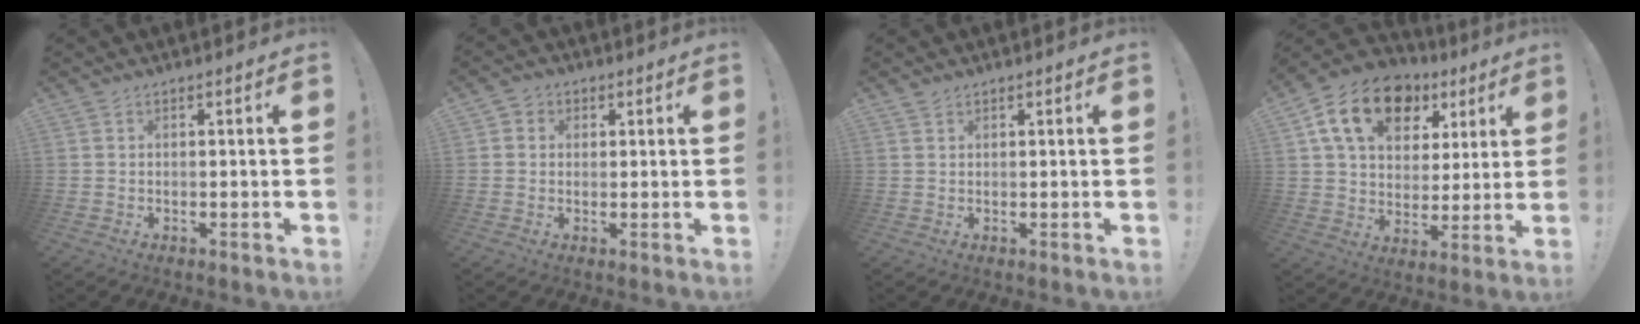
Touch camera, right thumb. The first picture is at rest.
{"total": 3.0, "force": [0.2, 2.8, 1.0], "torque": [-0.010, 0.003, 0.002]}
{"total": 0.9, "force": [0.7, 0.4, 0.2], "torque": [-0.003, -0.002, 0.014]}
{"total": 18.0, "force": [8.6, 11.8, 10.6], "torque": [-0.169, -0.028, 0.156]}